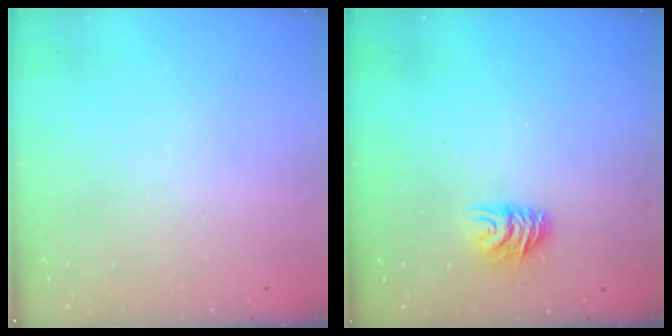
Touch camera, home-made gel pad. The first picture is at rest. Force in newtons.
{"total": 6.9, "press": 6.9, "slide": 0.5}